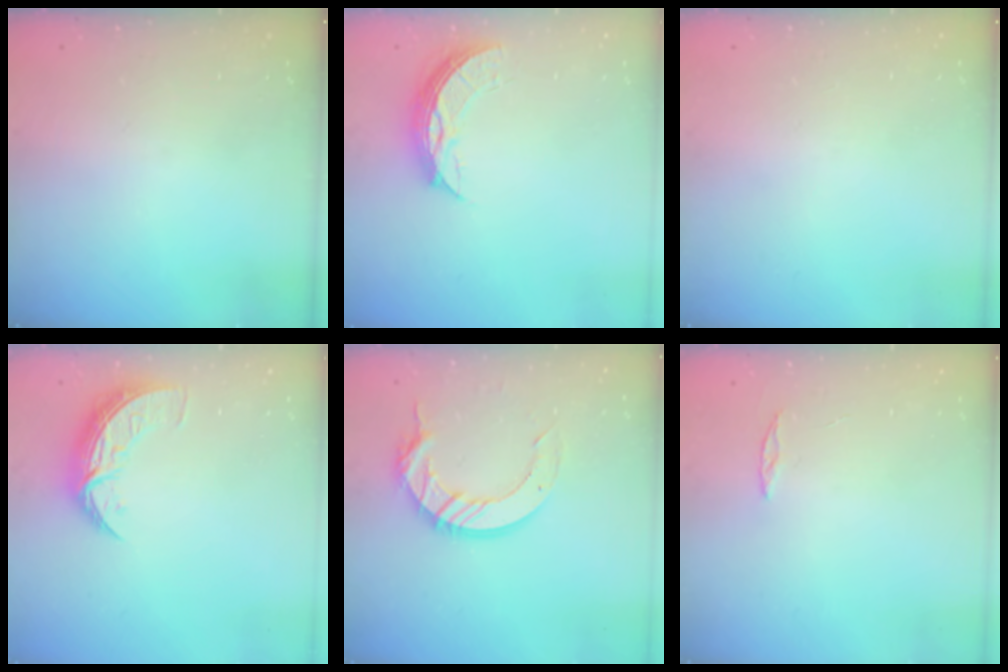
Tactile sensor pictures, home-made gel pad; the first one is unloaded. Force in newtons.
{"total": 8.8, "press": 8.7, "slide": 0.6}
{"total": 0.0}
{"total": 9.0, "press": 9.0, "slide": 0.5}
{"total": 12.6, "press": 12.6, "slide": 1.2}
{"total": 2.0, "press": 2.0, "slide": 0.2}